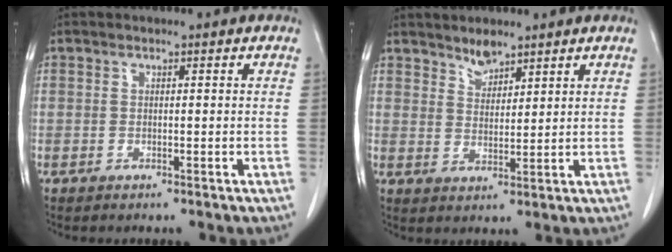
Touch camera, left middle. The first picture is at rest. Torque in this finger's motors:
{"motor_torque": [0.40, -0.44, -0.01, 0.02]}